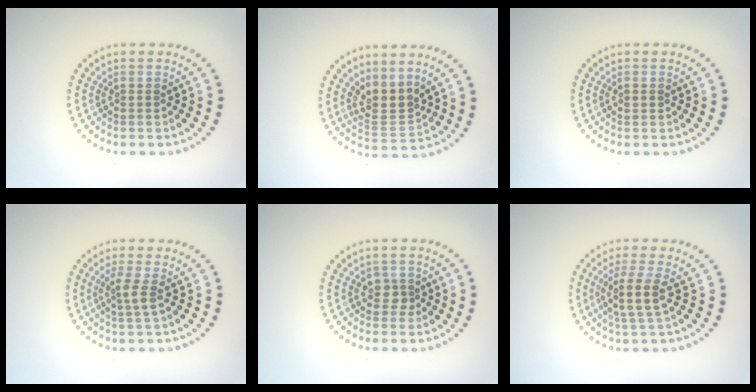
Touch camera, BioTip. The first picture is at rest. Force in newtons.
{"total": 3.0, "press": 2.3, "slide": 1.9}
{"total": 0.8, "press": 0.8, "slide": 0.1}
{"total": 1.9, "press": 1.5, "slide": 1.1}
{"total": 1.5, "press": 1.2, "slide": 0.9}
{"total": 2.8, "press": 2.2, "slide": 1.7}